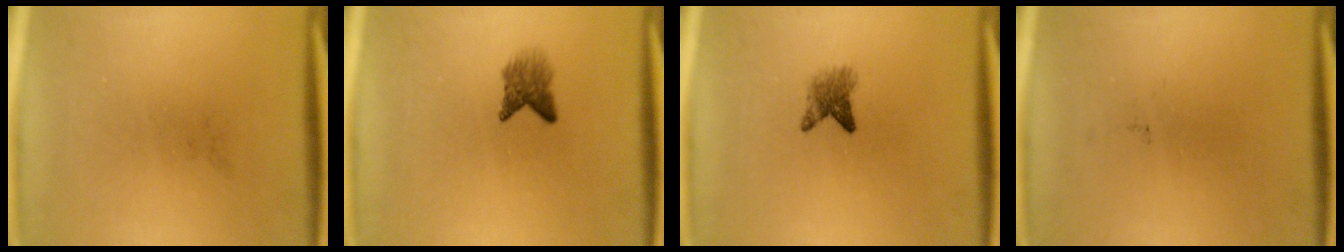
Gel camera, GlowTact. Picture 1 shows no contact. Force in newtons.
{"total": 2.8}
{"total": 2.7}
{"total": 0.0}